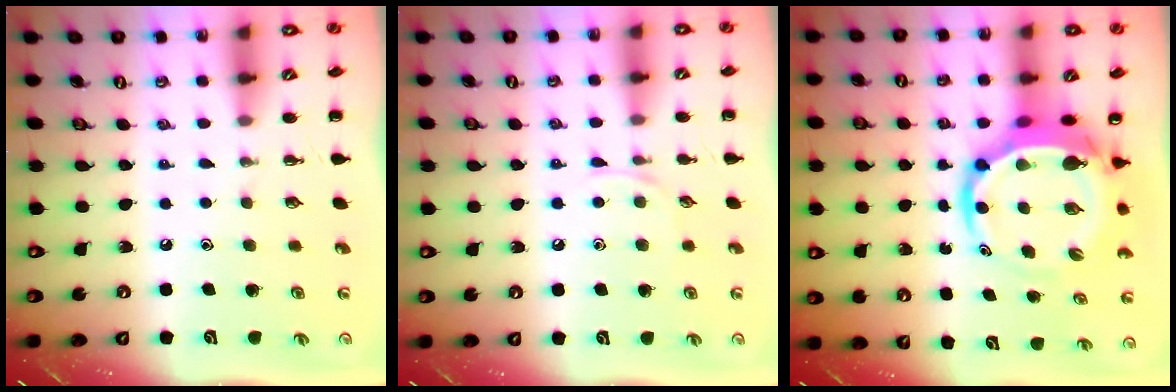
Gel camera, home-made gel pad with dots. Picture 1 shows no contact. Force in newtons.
{"total": 4.3, "press": 4.1, "slide": 1.3}
{"total": 9.1, "press": 8.7, "slide": 2.5}